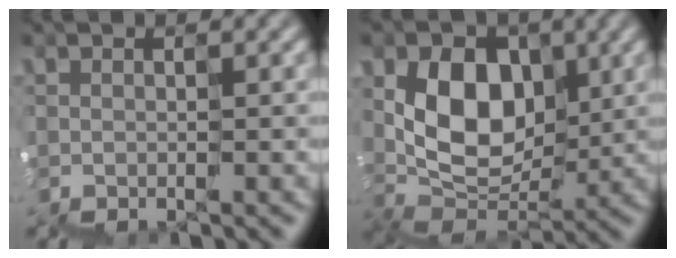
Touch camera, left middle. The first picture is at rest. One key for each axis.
{"total": 6.4, "fx": 1.4, "fy": 5.1, "fz": 3.7, "tx": -0.067, "ty": -0.003, "tz": 0.021}